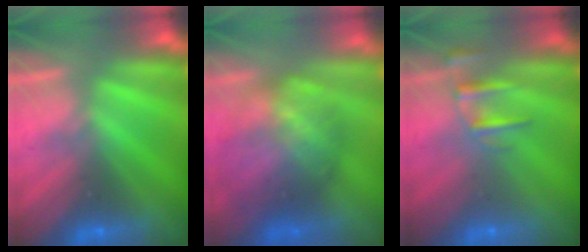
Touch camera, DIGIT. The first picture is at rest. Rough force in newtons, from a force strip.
{"total": 9.1}
{"total": 2.4}